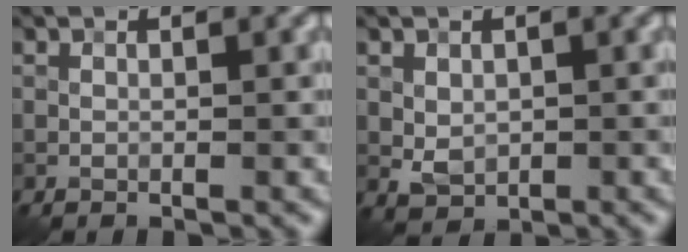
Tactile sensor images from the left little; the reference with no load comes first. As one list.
[{"total": 1.8, "force": [0.3, 1.4, 1.1], "torque": [-0.023, -0.003, 0.009]}]